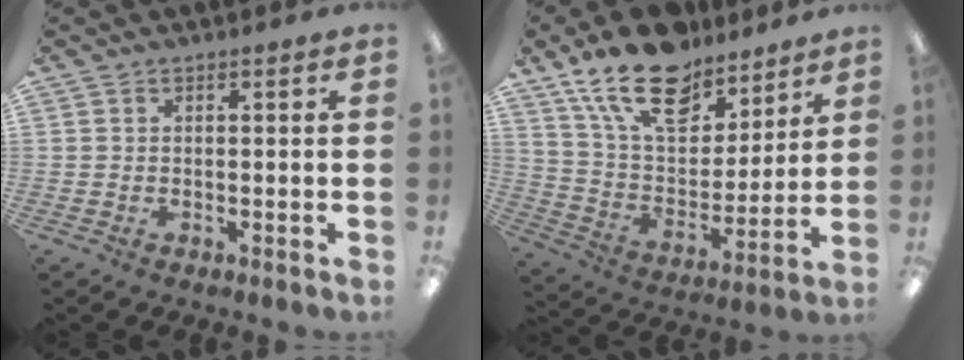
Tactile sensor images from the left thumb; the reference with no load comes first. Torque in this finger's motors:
{"motor_torque": [0.72, 0.21, 1.59, -1.18, 0.40]}